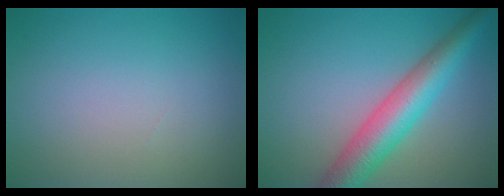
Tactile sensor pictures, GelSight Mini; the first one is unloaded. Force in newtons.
{"total": 6.4, "press": 6.4, "slide": 0.1}